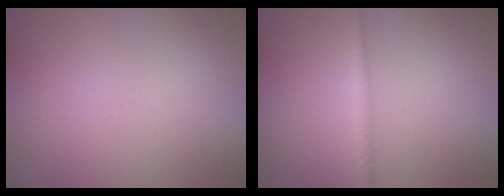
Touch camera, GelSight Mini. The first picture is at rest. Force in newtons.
{"total": 1.0, "press": 1.0, "slide": 0.0}